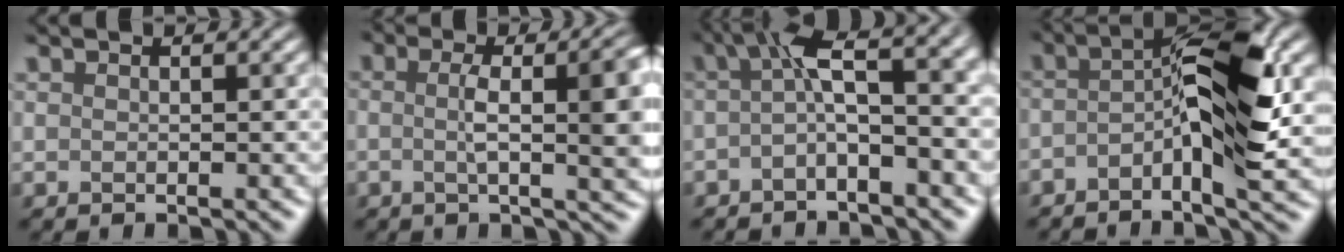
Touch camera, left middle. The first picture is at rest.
{"total": 5.6, "force": [-0.3, 1.1, 5.5], "torque": [-0.089, 0.013, 0.013]}
{"total": 5.1, "force": [-0.7, 0.6, 5.0], "torque": [-0.092, 0.027, -0.007]}
{"total": 6.0, "force": [-1.8, 0.2, 5.7], "torque": [-0.112, 0.015, -0.024]}